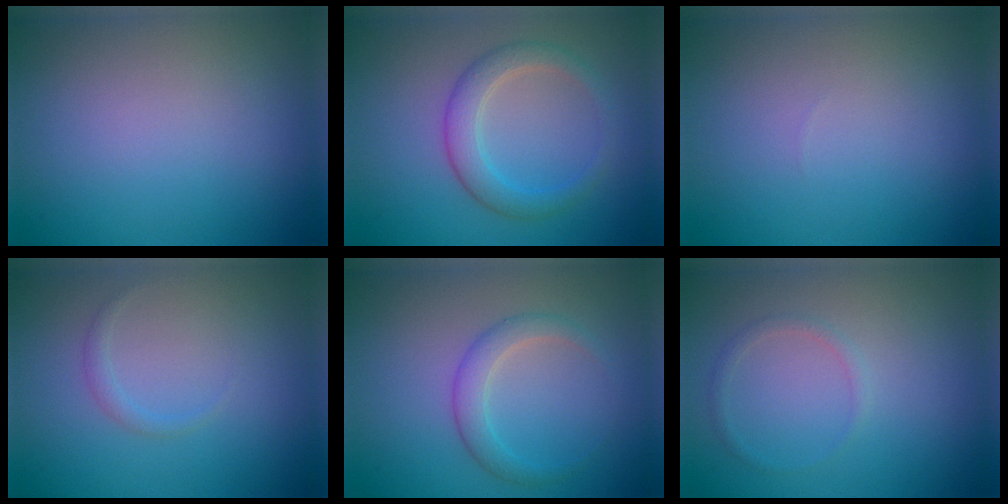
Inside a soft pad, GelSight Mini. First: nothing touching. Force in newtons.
{"total": 3.1, "press": 3.1, "slide": 0.2}
{"total": 0.0}
{"total": 0.8, "press": 0.8, "slide": 0.1}
{"total": 2.3, "press": 2.3, "slide": 0.0}
{"total": 0.9, "press": 0.9, "slide": 0.1}